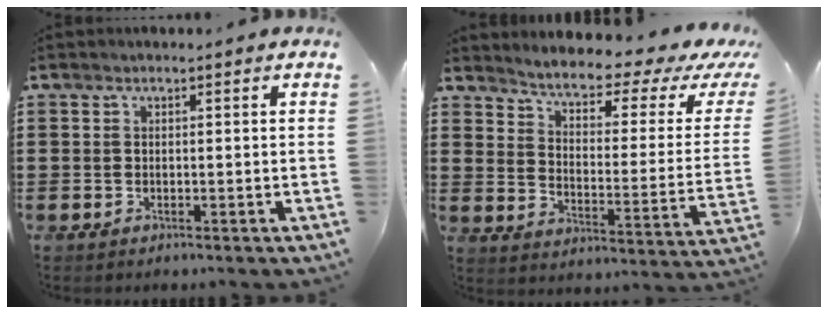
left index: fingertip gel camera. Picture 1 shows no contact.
{"total": 3.8, "force": [3.1, 0.4, 2.2], "torque": [-0.061, -0.027, 0.043]}